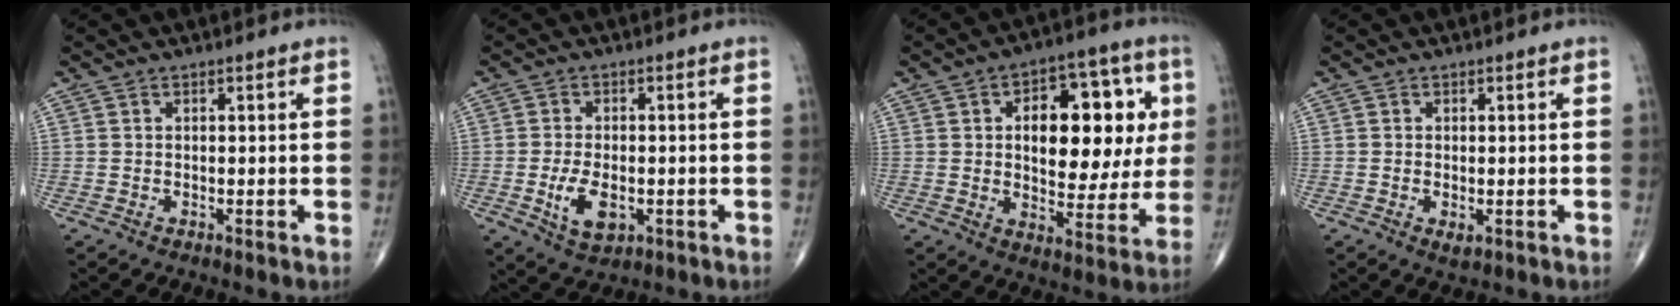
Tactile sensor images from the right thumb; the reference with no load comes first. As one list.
[{"total": 6.7, "force": [-1.7, 3.6, 5.4], "torque": [-0.093, -0.004, -0.023]}, {"total": 19.3, "force": [3.4, 10.4, 15.9], "torque": [-0.172, 0.008, 0.051]}, {"total": 1.6, "force": [-0.5, 0.7, 1.3], "torque": [-0.020, -0.003, -0.005]}]